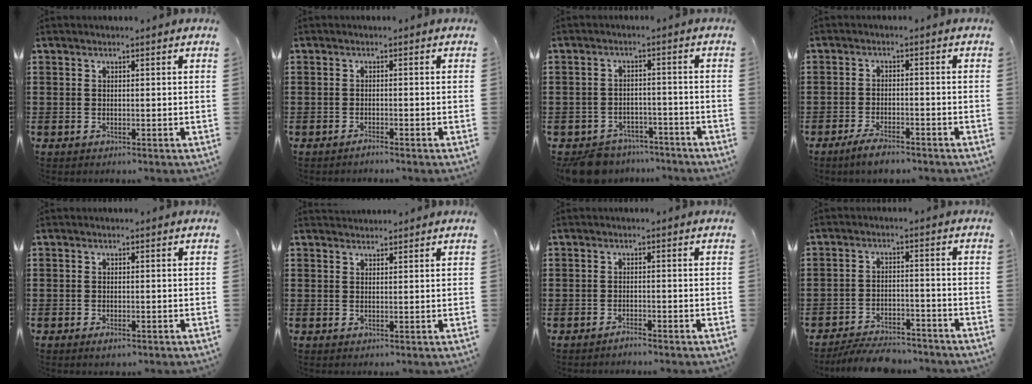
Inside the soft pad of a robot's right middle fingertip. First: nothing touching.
{"total": 1.0, "force": [-0.9, -0.2, 0.4], "torque": [-0.011, -0.006, -0.016]}
{"total": 5.4, "force": [-5.2, 1.3, 0.6], "torque": [-0.022, 0.009, -0.106]}
{"total": 3.5, "force": [-3.0, 0.4, 1.6], "torque": [-0.035, 0.000, -0.060]}
{"total": 0.9, "force": [-0.7, 0.2, 0.5], "torque": [-0.014, -0.007, -0.011]}
{"total": 1.4, "force": [1.3, 0.3, -0.2], "torque": [0.000, 0.003, 0.026]}
{"total": 1.3, "force": [-1.2, -0.1, 0.4], "torque": [-0.011, -0.005, -0.022]}
{"total": 5.8, "force": [-5.6, 0.9, 1.3], "torque": [-0.022, 0.007, -0.108]}